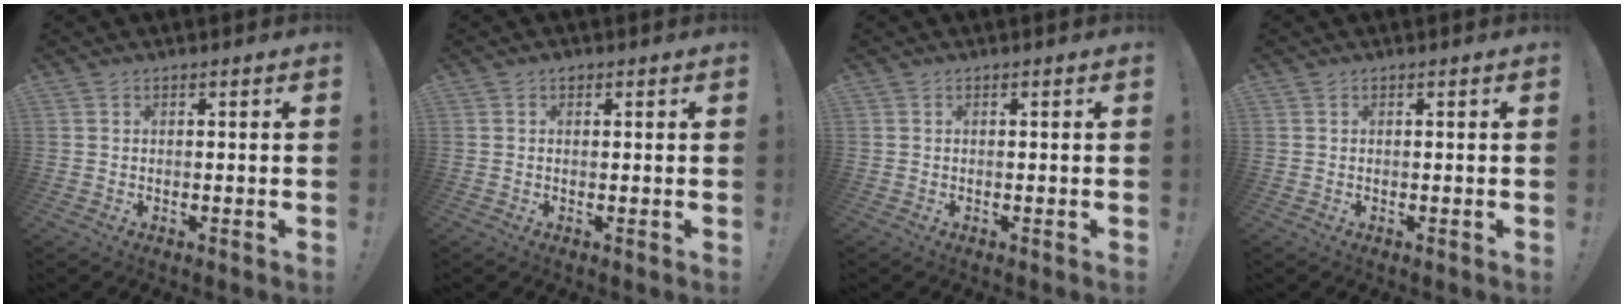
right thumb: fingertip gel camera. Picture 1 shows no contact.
{"total": 0.6, "force": [0.4, 0.4, 0.2], "torque": [-0.002, 0.001, 0.006]}
{"total": 0.0}
{"total": 0.0}